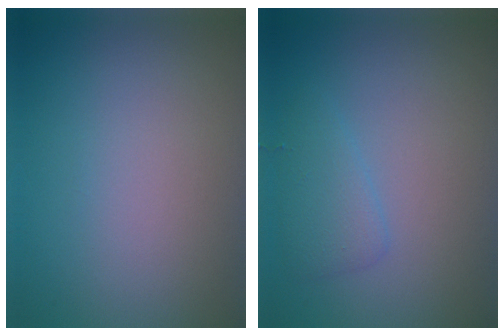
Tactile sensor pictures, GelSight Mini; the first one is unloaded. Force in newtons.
{"total": 1.9, "press": 1.9, "slide": 0.0}